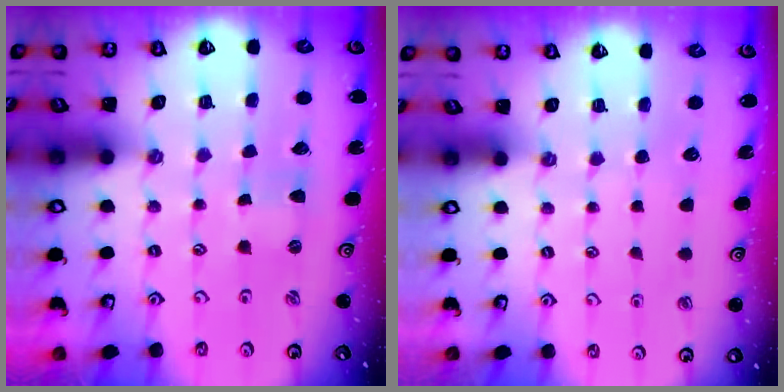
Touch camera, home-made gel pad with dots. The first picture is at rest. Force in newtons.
{"total": 0.0}